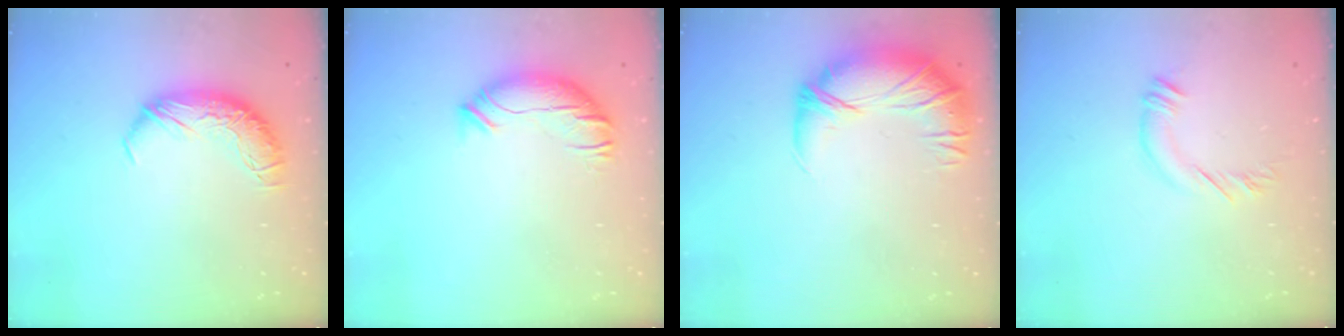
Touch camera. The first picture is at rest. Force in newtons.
{"total": 2.0, "press": 0.6, "slide": 1.9}
{"total": 2.7, "press": 1.3, "slide": 2.3}
{"total": 4.2, "press": 4.2, "slide": 0.4}